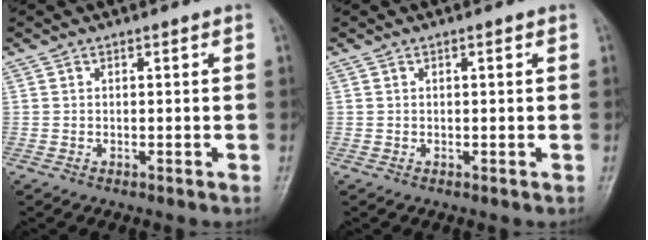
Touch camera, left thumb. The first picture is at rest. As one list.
[{"total": 0.6, "force": [0.2, 0.2, 0.5], "torque": [-0.007, 0.000, 0.003]}]